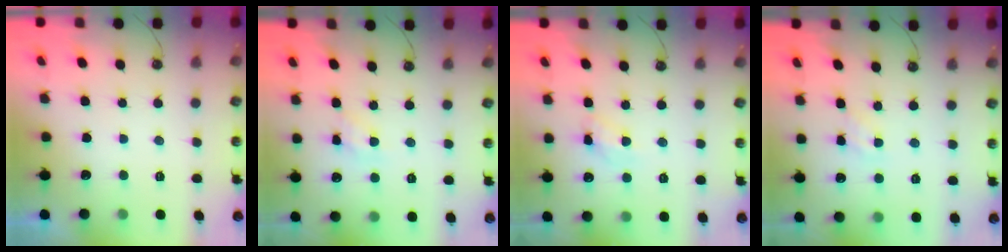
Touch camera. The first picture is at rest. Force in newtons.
{"total": 6.3, "press": 6.3, "slide": 0.4}
{"total": 8.6, "press": 8.6, "slide": 0.6}
{"total": 1.7, "press": 1.7, "slide": 0.3}